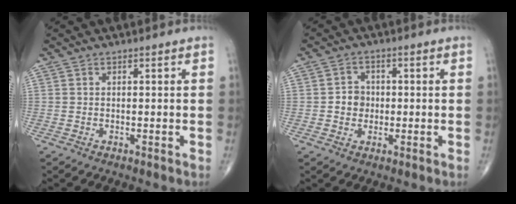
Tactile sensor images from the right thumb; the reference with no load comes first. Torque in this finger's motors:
{"motor_torque": [0.62, 0.98, 0.32, -0.19, 0.01]}